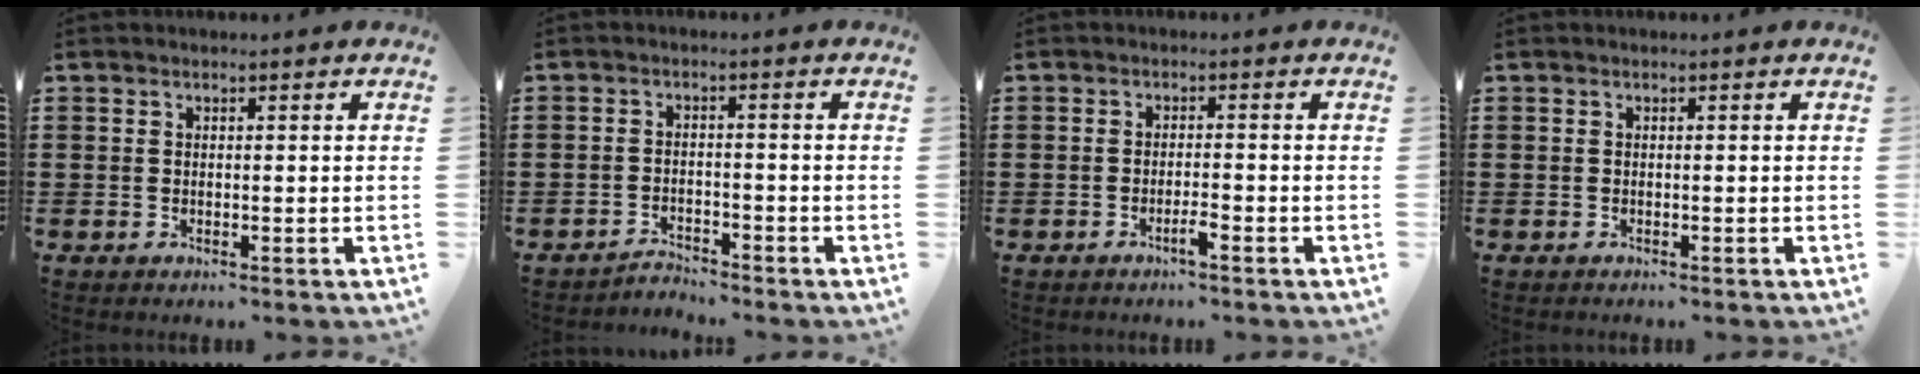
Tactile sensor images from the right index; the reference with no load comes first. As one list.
[{"total": 2.3, "force": [-2.3, 0.2, -0.1], "torque": [-0.007, 0.003, -0.051]}, {"total": 1.8, "force": [-1.2, 0.1, 1.3], "torque": [-0.023, -0.003, -0.022]}, {"total": 0.0}]